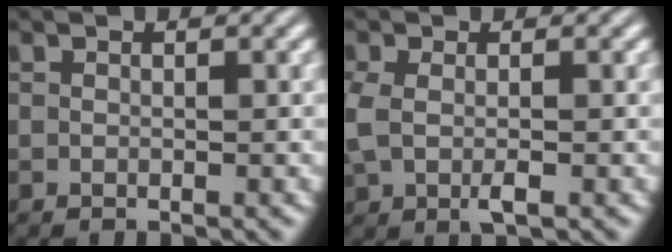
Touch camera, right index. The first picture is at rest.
{"total": 1.8, "force": [0.5, 0.8, 1.6], "torque": [-0.050, -0.014, 0.017]}